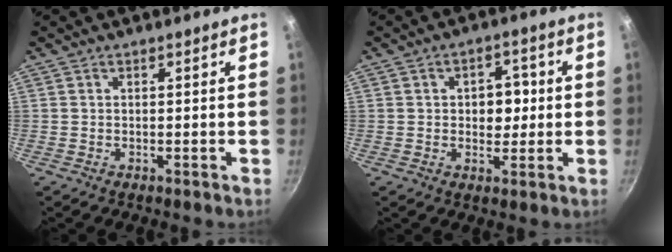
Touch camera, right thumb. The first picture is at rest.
{"total": 6.1, "force": [0.5, 4.4, 4.2], "torque": [-0.024, 0.003, 0.004]}